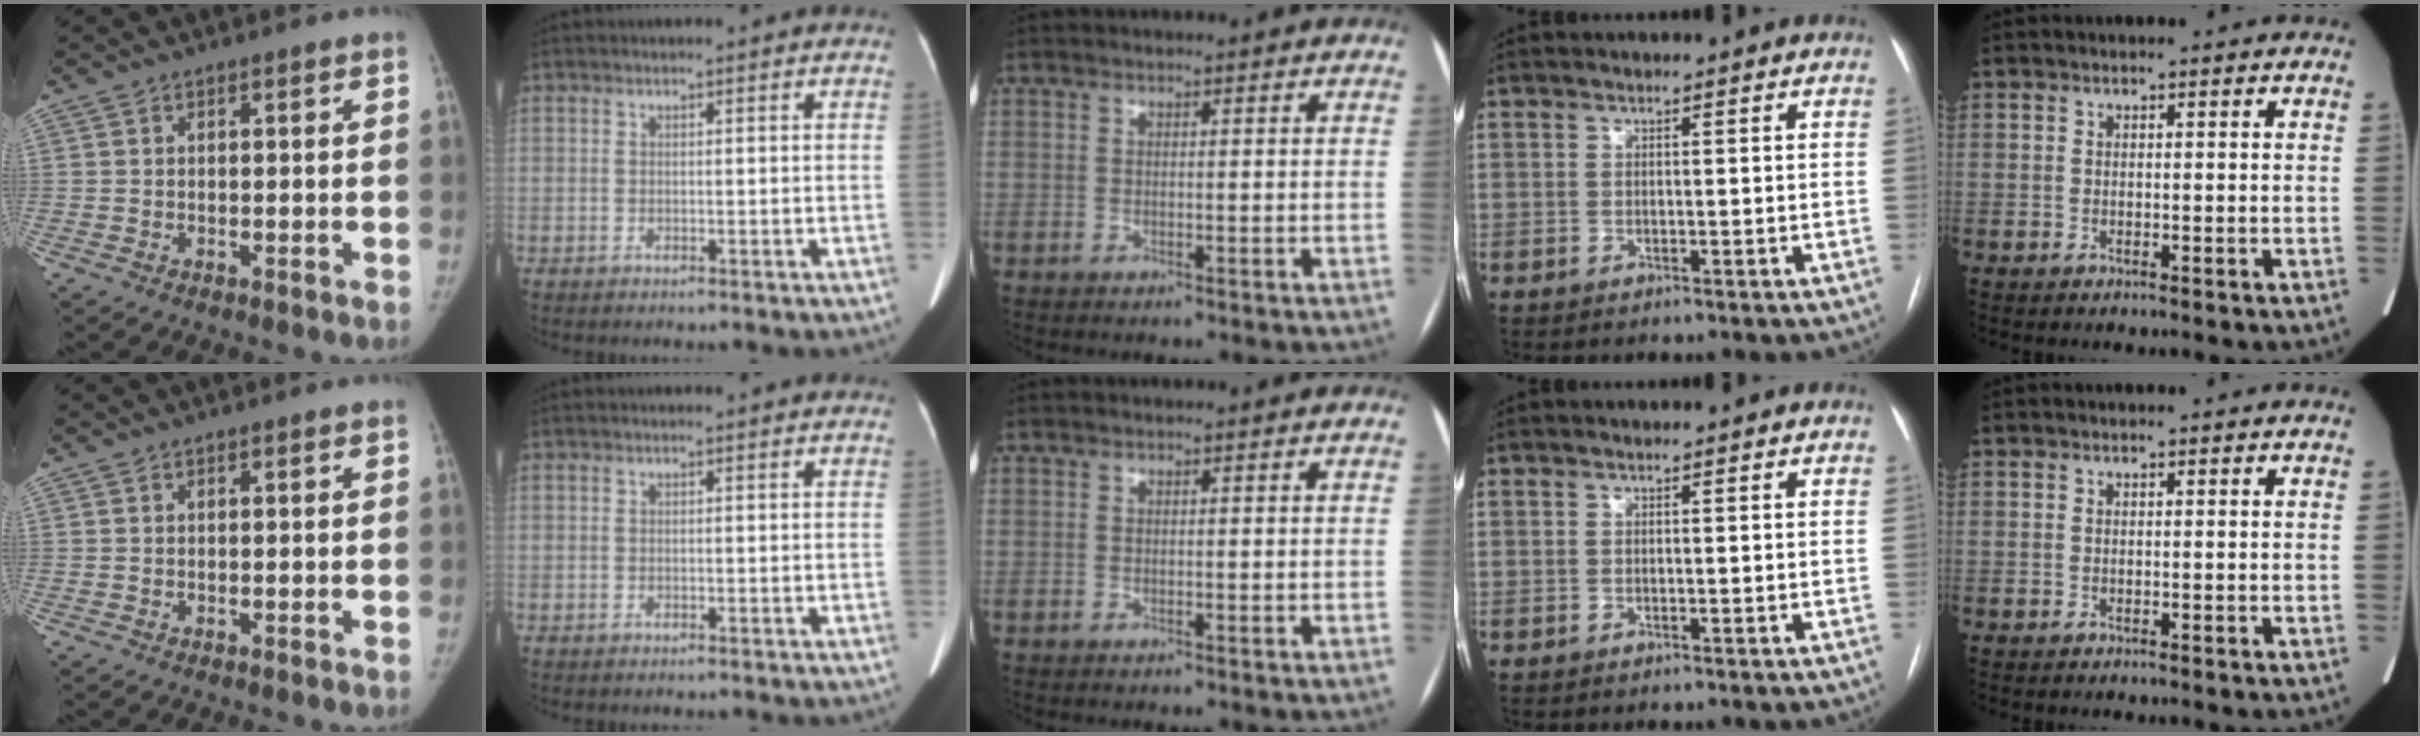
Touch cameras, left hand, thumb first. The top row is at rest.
{}